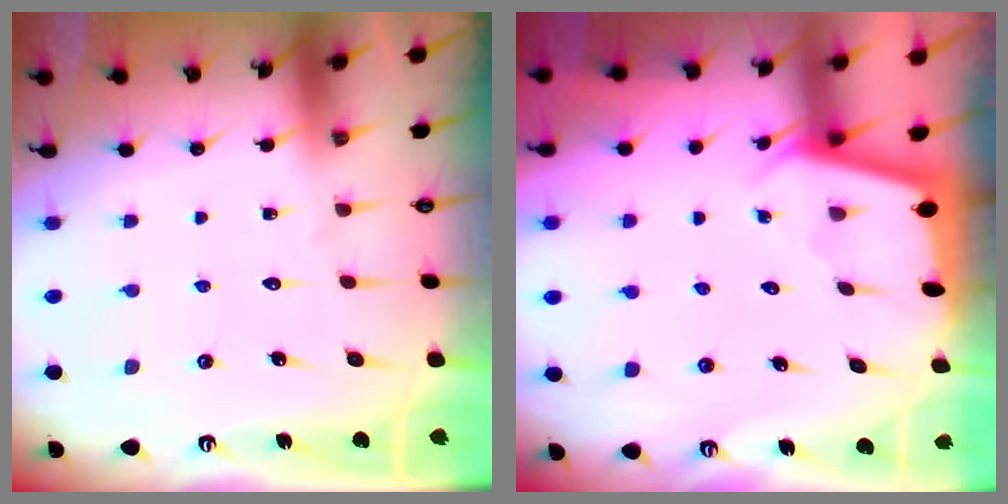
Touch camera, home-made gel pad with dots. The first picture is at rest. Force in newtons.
{"total": 2.2, "press": 2.2, "slide": 0.2}